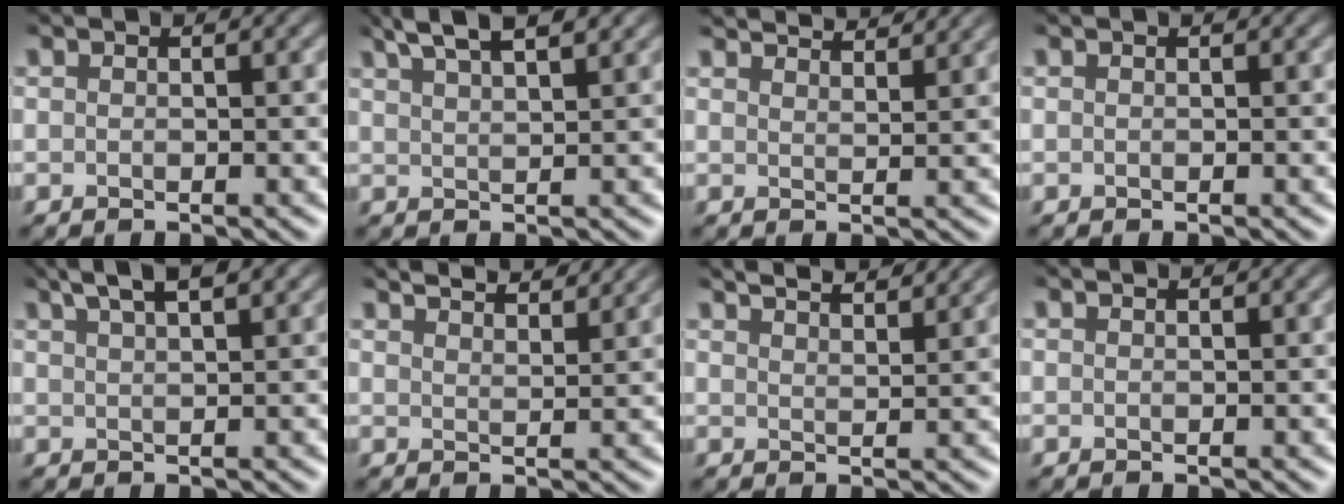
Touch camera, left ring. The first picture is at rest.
{"total": 5.7, "force": [4.1, 1.6, 3.6], "torque": [-0.044, 0.029, 0.044]}
{"total": 4.6, "force": [4.3, 0.7, 1.5], "torque": [-0.014, 0.007, 0.046]}
{"total": 0.0}
{"total": 4.8, "force": [3.2, 1.4, 3.3], "torque": [-0.032, 0.020, 0.029]}
{"total": 5.3, "force": [4.7, 1.1, 2.1], "torque": [-0.018, 0.019, 0.043]}
{"total": 5.7, "force": [4.9, 1.4, 2.6], "torque": [-0.019, 0.027, 0.039]}
{"total": 0.0}